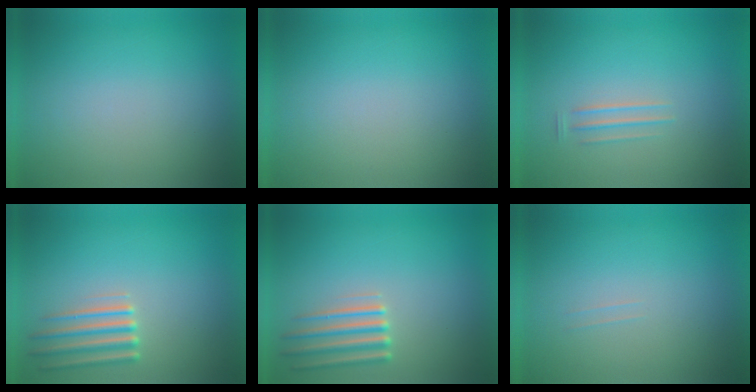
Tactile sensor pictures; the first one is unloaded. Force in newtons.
{"total": 0.0}
{"total": 1.6}
{"total": 2.3}
{"total": 2.3}
{"total": 1.0}